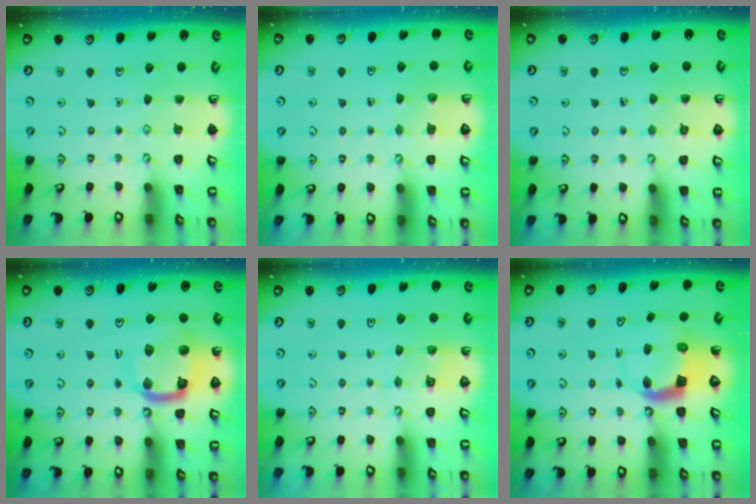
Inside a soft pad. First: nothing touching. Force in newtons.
{"total": 3.9, "press": 3.8, "slide": 0.3}
{"total": 4.3, "press": 4.3, "slide": 0.4}
{"total": 16.5, "press": 16.4, "slide": 1.8}
{"total": 2.8, "press": 2.8, "slide": 0.1}
{"total": 5.7, "press": 5.6, "slide": 0.5}